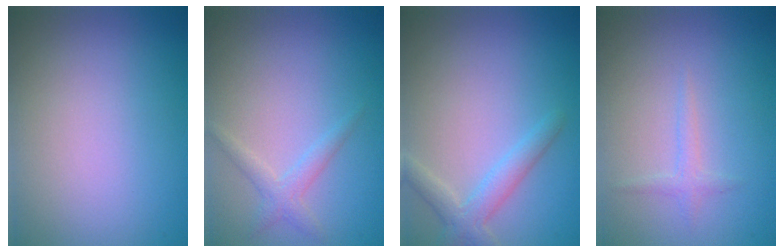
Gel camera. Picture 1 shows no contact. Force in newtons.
{"total": 1.6, "press": 1.6, "slide": 0.1}
{"total": 2.5, "press": 2.5, "slide": 0.1}
{"total": 1.0, "press": 1.0, "slide": 0.1}